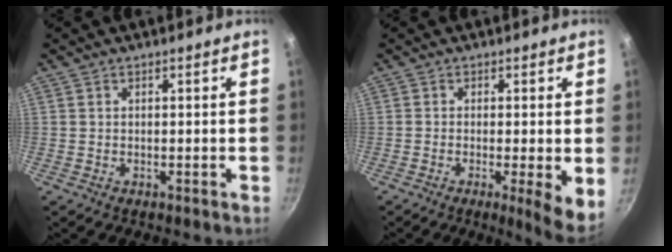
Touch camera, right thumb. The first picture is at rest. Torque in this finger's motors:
{"motor_torque": [-0.07, 0.34, -0.15, 0.06, 0.08]}